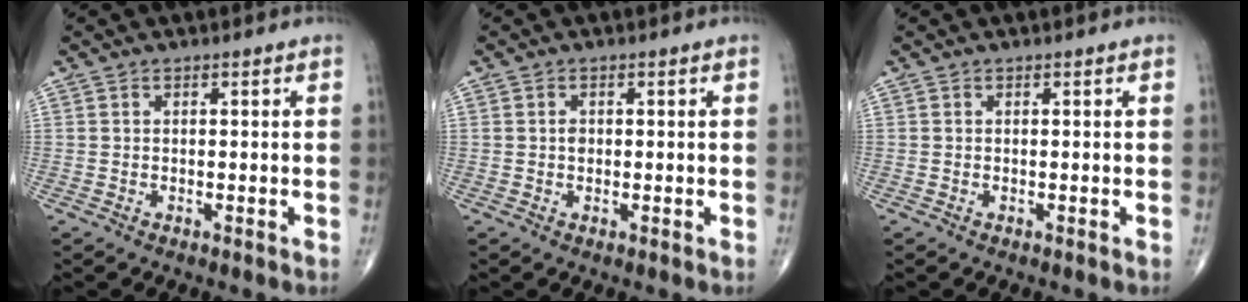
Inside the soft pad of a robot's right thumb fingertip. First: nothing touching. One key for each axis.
{"total": 1.2, "fx": 0.0, "fy": 0.9, "fz": 0.8, "tx": -0.010, "ty": 0.002, "tz": 0.000}
{"total": 0.0}